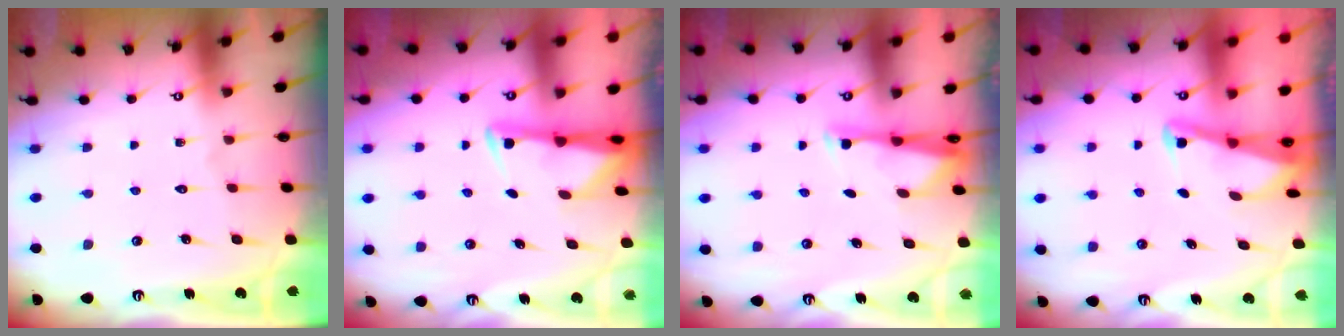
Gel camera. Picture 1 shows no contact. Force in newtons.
{"total": 2.9, "press": 2.9, "slide": 0.6}
{"total": 2.8, "press": 2.8, "slide": 0.5}
{"total": 2.0, "press": 2.0, "slide": 0.4}